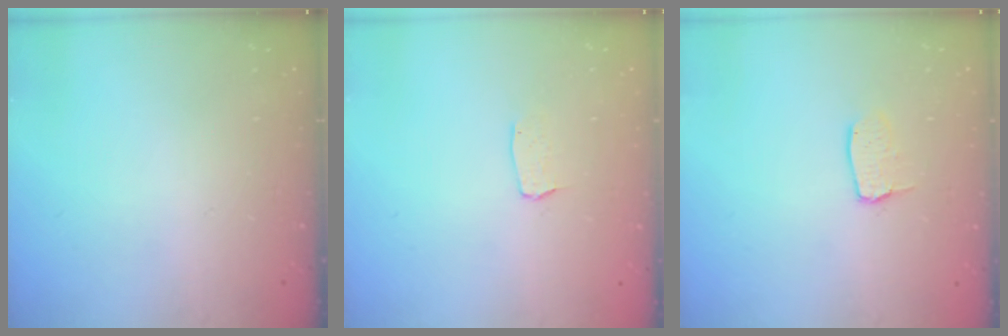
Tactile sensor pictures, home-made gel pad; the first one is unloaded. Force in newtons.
{"total": 3.0, "press": 3.0, "slide": 0.2}
{"total": 5.6, "press": 5.6, "slide": 0.4}